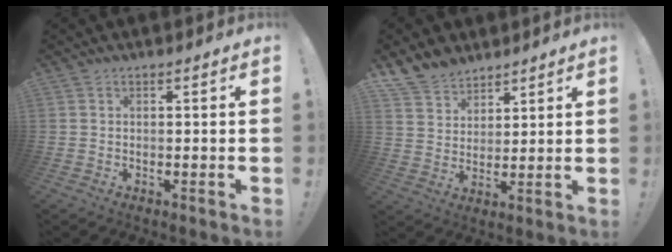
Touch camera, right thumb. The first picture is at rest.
{"total": 9.2, "force": [7.6, 5.0, 1.5], "torque": [-0.033, -0.055, 0.151]}